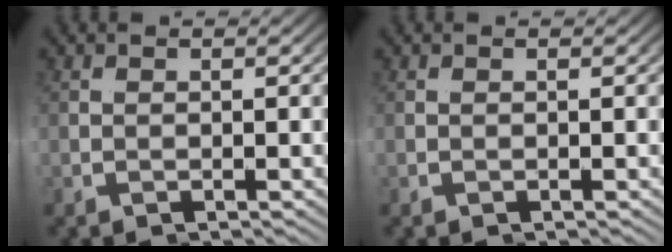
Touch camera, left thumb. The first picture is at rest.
{"total": 0.0}